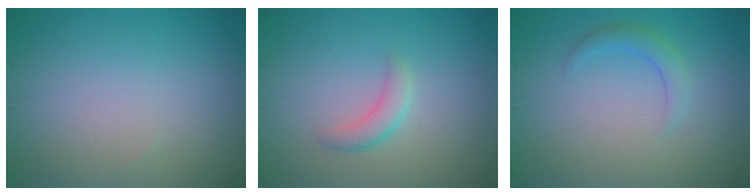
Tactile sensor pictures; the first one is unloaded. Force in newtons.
{"total": 1.8, "press": 1.8, "slide": 0.1}
{"total": 1.8, "press": 1.8, "slide": 0.2}